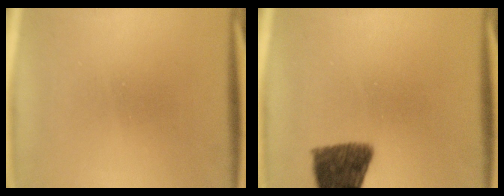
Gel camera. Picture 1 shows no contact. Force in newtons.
{"total": 10.2}